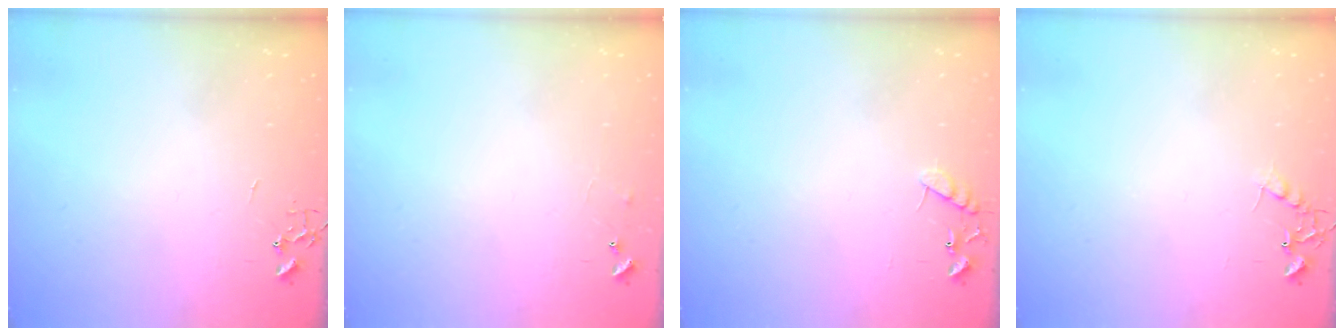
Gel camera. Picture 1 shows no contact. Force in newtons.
{"total": 6.4, "press": 6.3, "slide": 0.5}
{"total": 8.8, "press": 8.8, "slide": 0.4}
{"total": 6.8, "press": 6.8, "slide": 0.3}